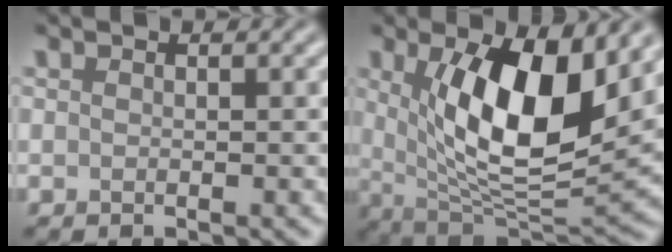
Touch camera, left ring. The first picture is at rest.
{"total": 10.5, "force": [2.6, 4.1, 9.3], "torque": [-0.155, -0.019, 0.049]}